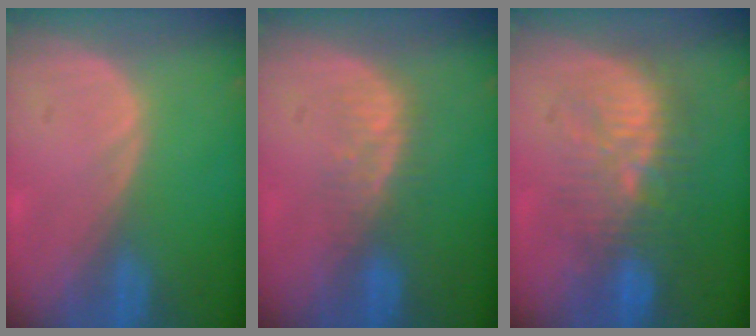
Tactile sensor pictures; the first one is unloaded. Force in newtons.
{"total": 4.1, "press": 3.7, "slide": 1.8}
{"total": 9.2, "press": 8.9, "slide": 2.1}